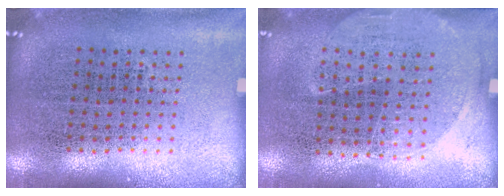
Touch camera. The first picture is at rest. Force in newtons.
{"total": 1.4, "press": 1.2, "slide": 0.8}